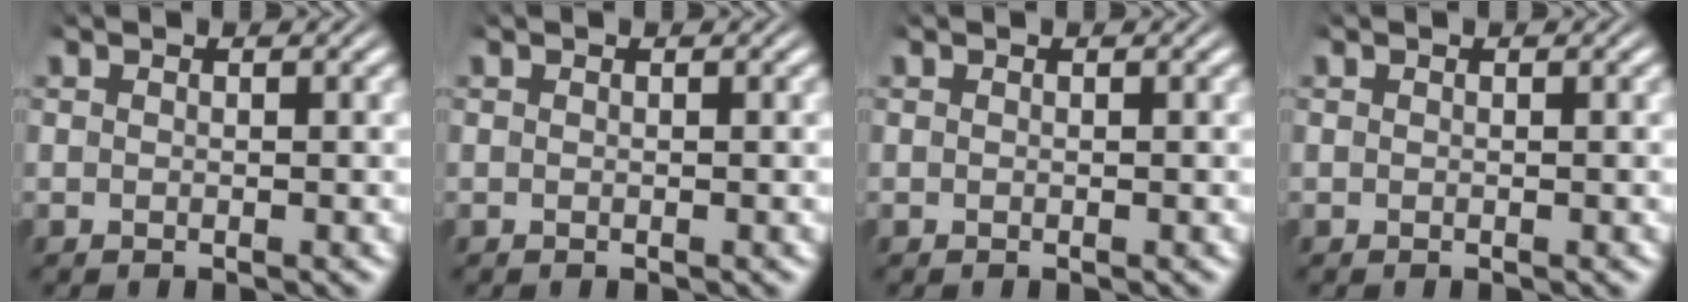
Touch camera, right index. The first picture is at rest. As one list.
[{"total": 0.0}, {"total": 0.0}, {"total": 0.0}]